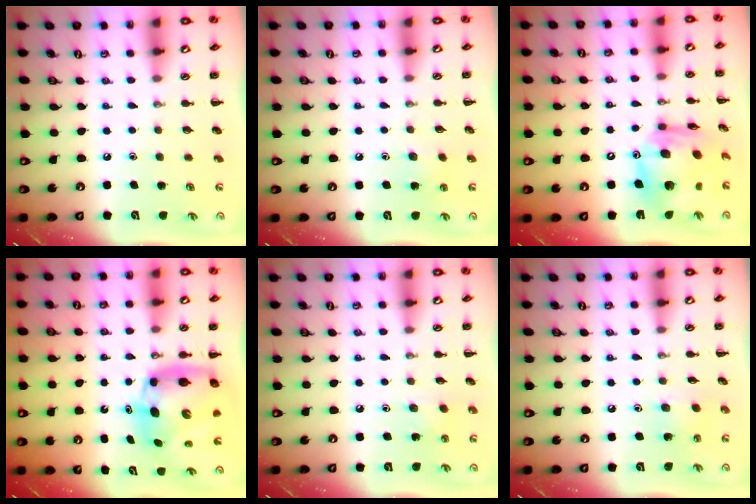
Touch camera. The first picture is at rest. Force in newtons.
{"total": 5.7, "press": 5.5, "slide": 1.5}
{"total": 14.5, "press": 13.7, "slide": 4.8}
{"total": 9.1, "press": 8.8, "slide": 2.5}
{"total": 2.8, "press": 2.7, "slide": 0.9}
{"total": 5.4, "press": 5.2, "slide": 1.4}